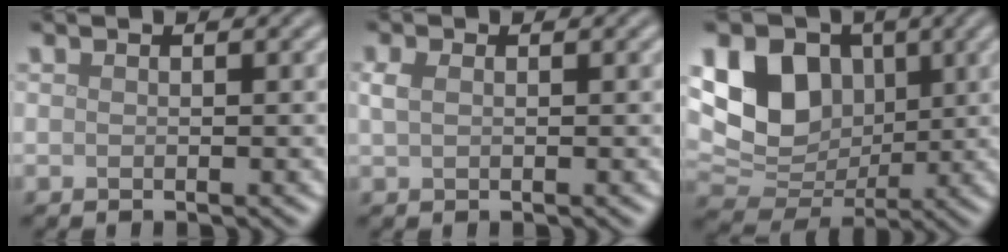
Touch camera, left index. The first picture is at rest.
{"total": 1.2, "force": [0.4, 0.8, 0.9], "torque": [-0.022, 0.002, 0.006]}
{"total": 9.3, "force": [2.2, 7.1, 5.7], "torque": [-0.114, 0.002, 0.030]}